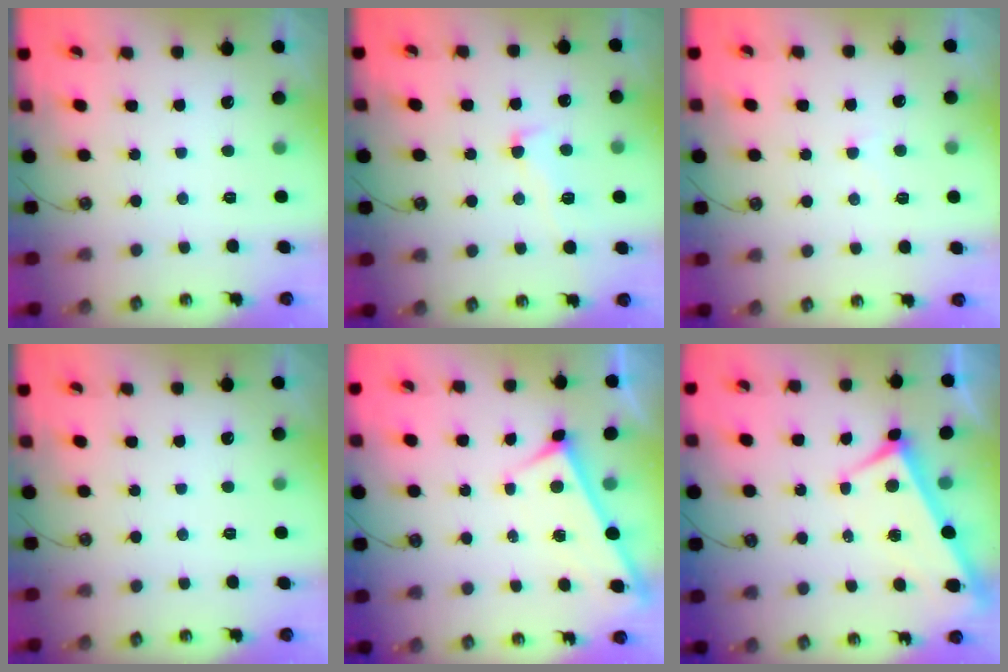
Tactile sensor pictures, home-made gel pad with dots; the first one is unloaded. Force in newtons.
{"total": 1.6, "press": 1.2, "slide": 1.0}
{"total": 3.3, "press": 3.2, "slide": 0.4}
{"total": 0.0}
{"total": 3.0, "press": 2.9, "slide": 0.3}
{"total": 3.3, "press": 3.2, "slide": 0.9}